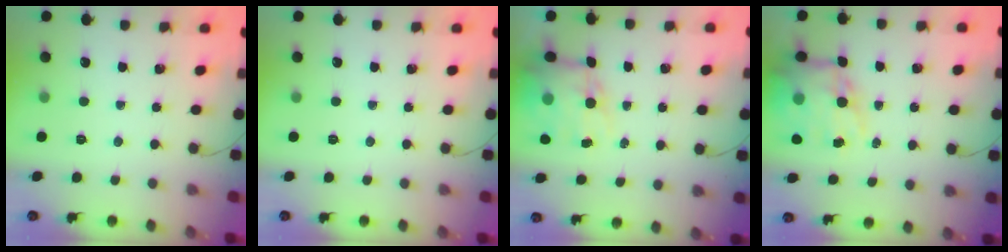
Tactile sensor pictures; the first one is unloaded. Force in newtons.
{"total": 0.0}
{"total": 12.5, "press": 12.0, "slide": 3.2}
{"total": 18.7, "press": 18.2, "slide": 4.2}